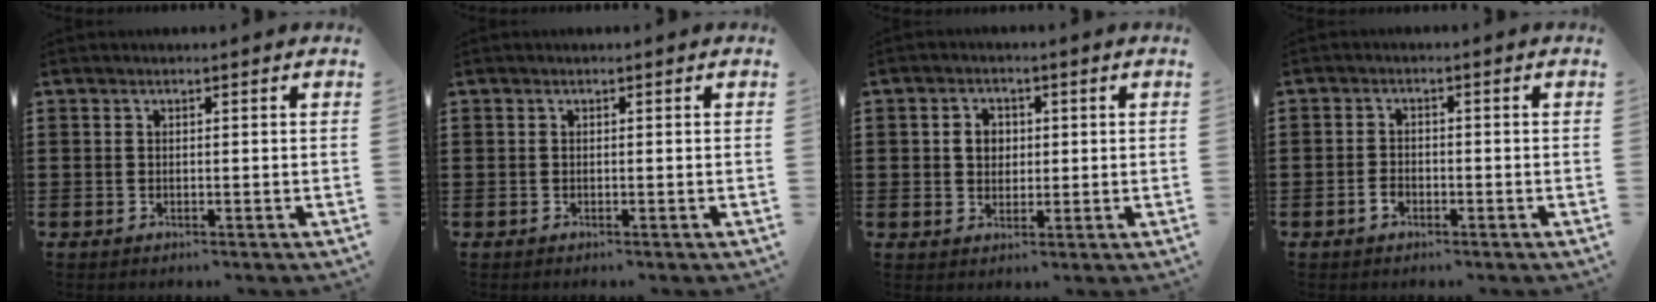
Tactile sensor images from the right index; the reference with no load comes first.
{"total": 0.0}
{"total": 3.3, "force": [0.4, 2.7, 1.7], "torque": [-0.042, 0.012, 0.005]}
{"total": 1.8, "force": [-1.1, 1.1, 1.0], "torque": [-0.022, -0.001, -0.022]}